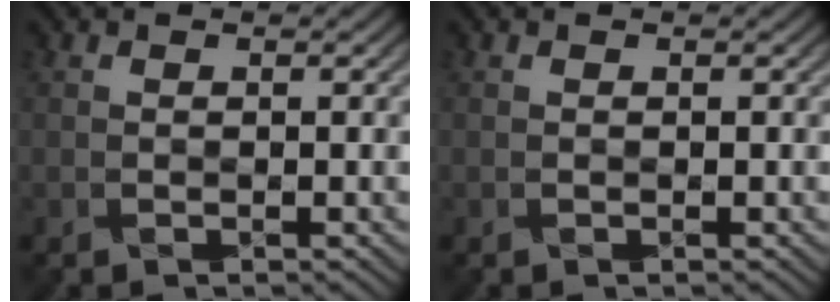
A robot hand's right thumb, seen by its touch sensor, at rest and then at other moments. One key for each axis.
{"total": 0.0}